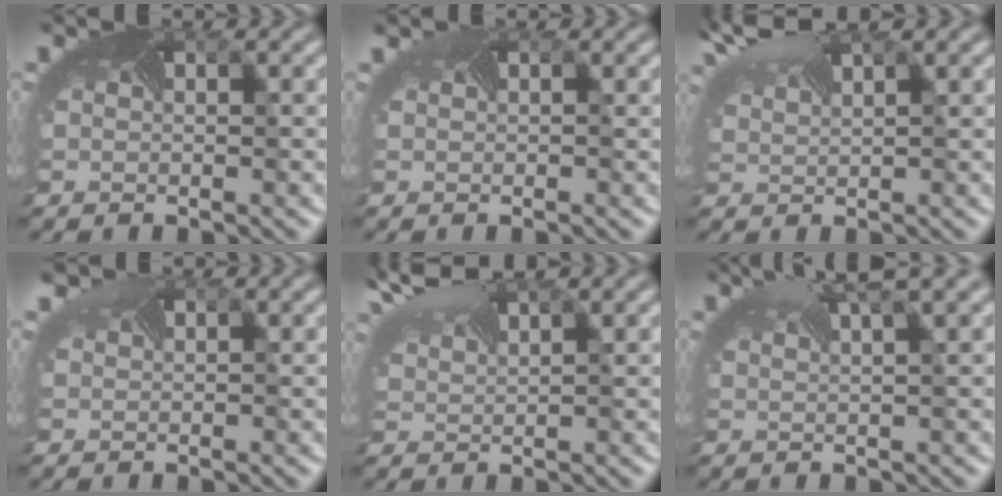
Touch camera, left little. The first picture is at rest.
{"total": 0.9, "force": [0.6, 0.5, 0.5], "torque": [-0.011, 0.006, 0.001]}
{"total": 4.6, "force": [3.4, 1.2, 2.9], "torque": [-0.079, 0.021, 0.066]}
{"total": 1.3, "force": [1.3, 0.4, 0.2], "torque": [-0.014, 0.009, 0.016]}
{"total": 5.2, "force": [3.9, 1.4, 3.1], "torque": [-0.085, 0.022, 0.073]}
{"total": 4.4, "force": [3.3, 0.4, 3.0], "torque": [-0.046, 0.023, 0.046]}